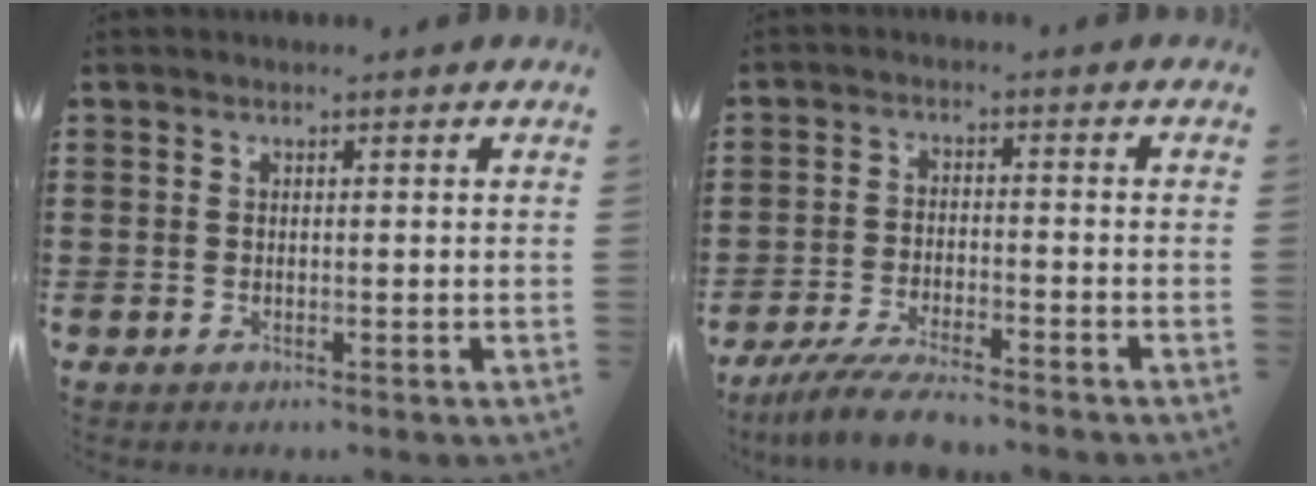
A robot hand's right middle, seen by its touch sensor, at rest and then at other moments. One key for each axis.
{"total": 6.0, "fx": -5.4, "fy": 0.5, "fz": 2.6, "tx": -0.060, "ty": -0.010, "tz": -0.103}